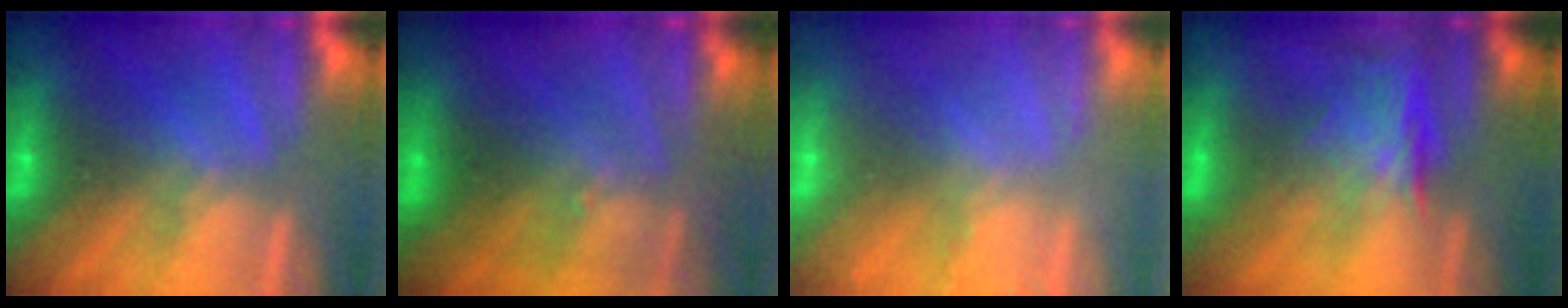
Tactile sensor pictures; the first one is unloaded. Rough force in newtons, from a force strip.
{"total": 3.0}
{"total": 9.0}
{"total": 1.3}